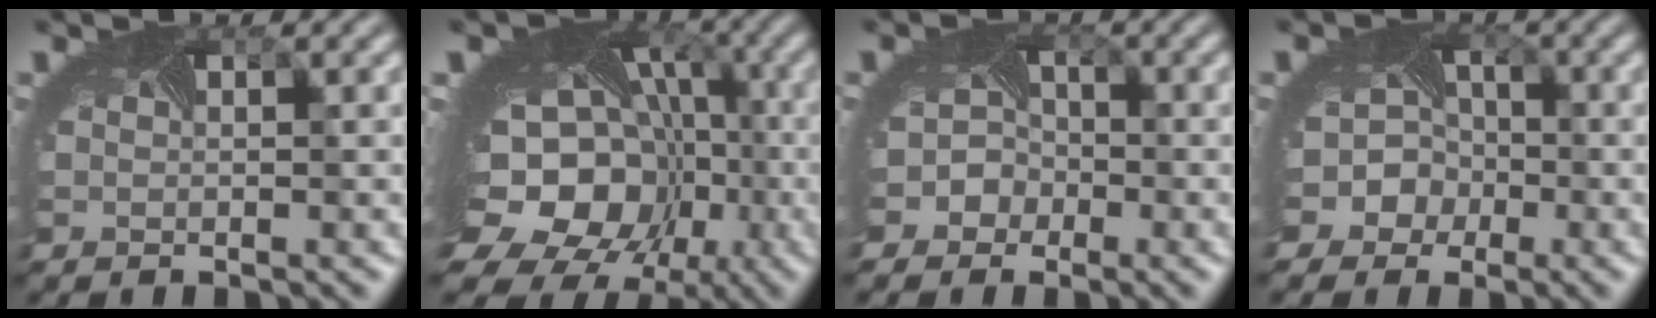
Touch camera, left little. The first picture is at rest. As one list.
[{"total": 18.9, "force": [-4.9, 15.3, 10.0], "torque": [-0.162, -0.052, -0.079]}, {"total": 3.1, "force": [-1.6, 2.6, 0.5], "torque": [0.014, 0.005, -0.029]}, {"total": 6.4, "force": [-2.2, 5.8, 1.8], "torque": [-0.018, 0.002, -0.063]}]